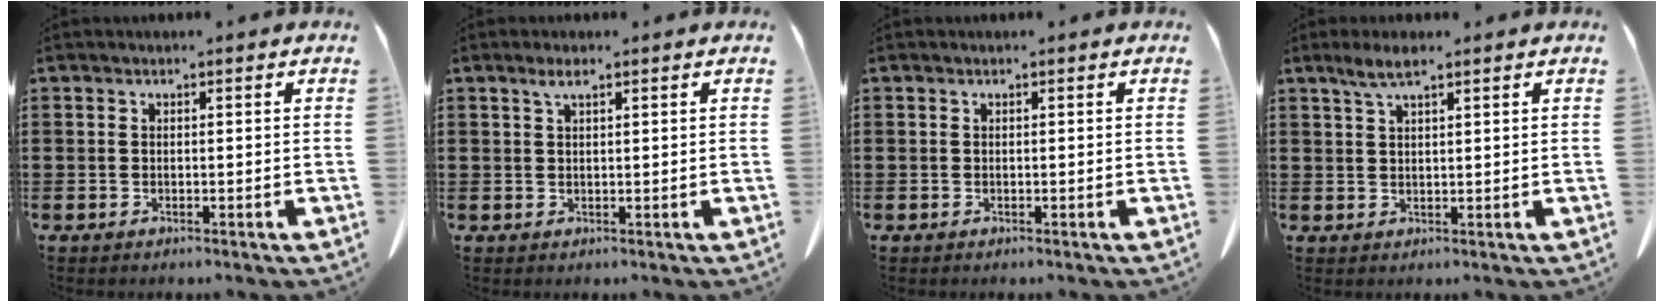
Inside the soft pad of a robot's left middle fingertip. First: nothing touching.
{"total": 1.9, "force": [1.1, 0.3, 1.5], "torque": [-0.032, 0.001, 0.019]}
{"total": 0.0}
{"total": 3.3, "force": [2.2, 0.5, 2.4], "torque": [-0.052, 0.000, 0.040]}